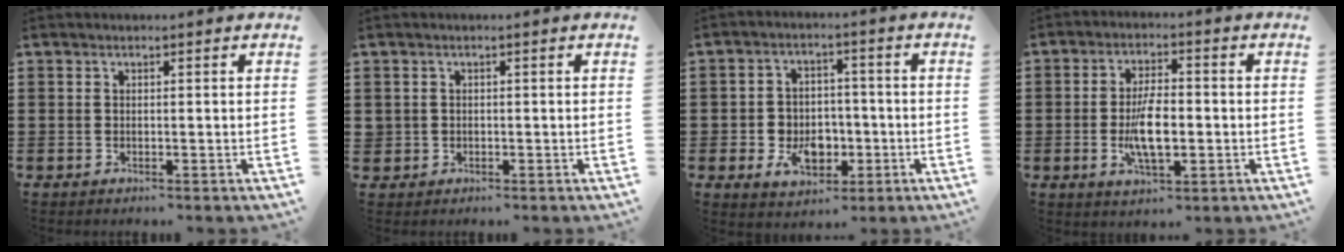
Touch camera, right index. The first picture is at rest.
{"total": 0.8, "force": [0.0, 0.8, 0.1], "torque": [-0.007, 0.002, -0.001]}
{"total": 6.8, "force": [-2.0, 5.2, 3.9], "torque": [-0.072, 0.011, -0.035]}
{"total": 7.7, "force": [-1.2, 3.1, 6.9], "torque": [-0.146, -0.003, -0.027]}